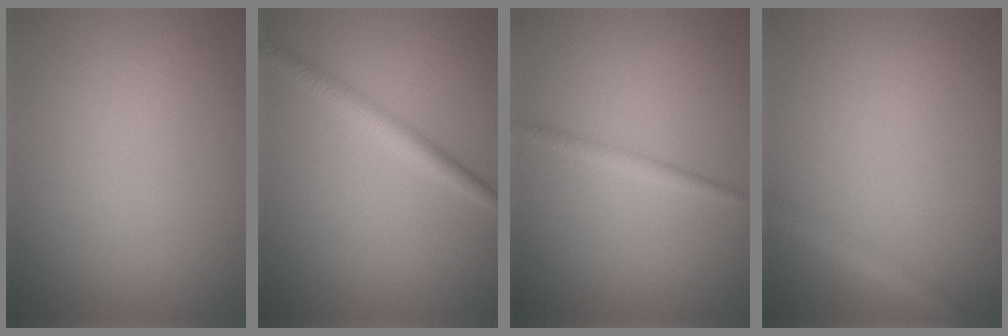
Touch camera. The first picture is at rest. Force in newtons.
{"total": 2.5, "press": 2.5, "slide": 0.1}
{"total": 1.2, "press": 1.2, "slide": 0.1}
{"total": 2.4, "press": 2.4, "slide": 0.2}